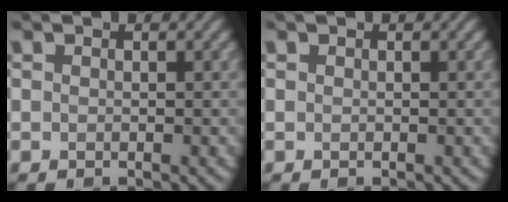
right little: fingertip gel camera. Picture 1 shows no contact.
{"total": 0.0}